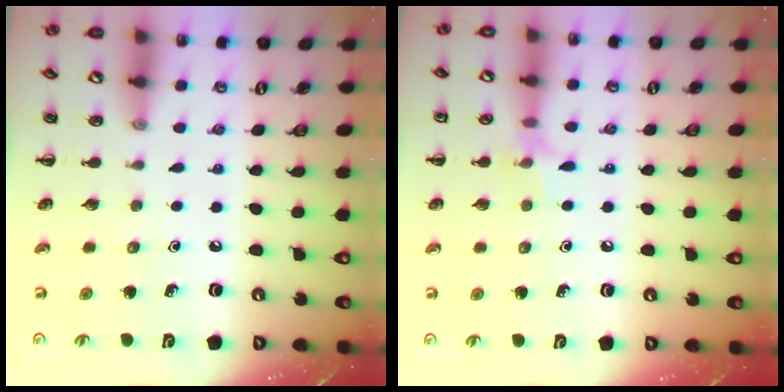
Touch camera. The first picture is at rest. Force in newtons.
{"total": 6.7, "press": 6.4, "slide": 1.8}